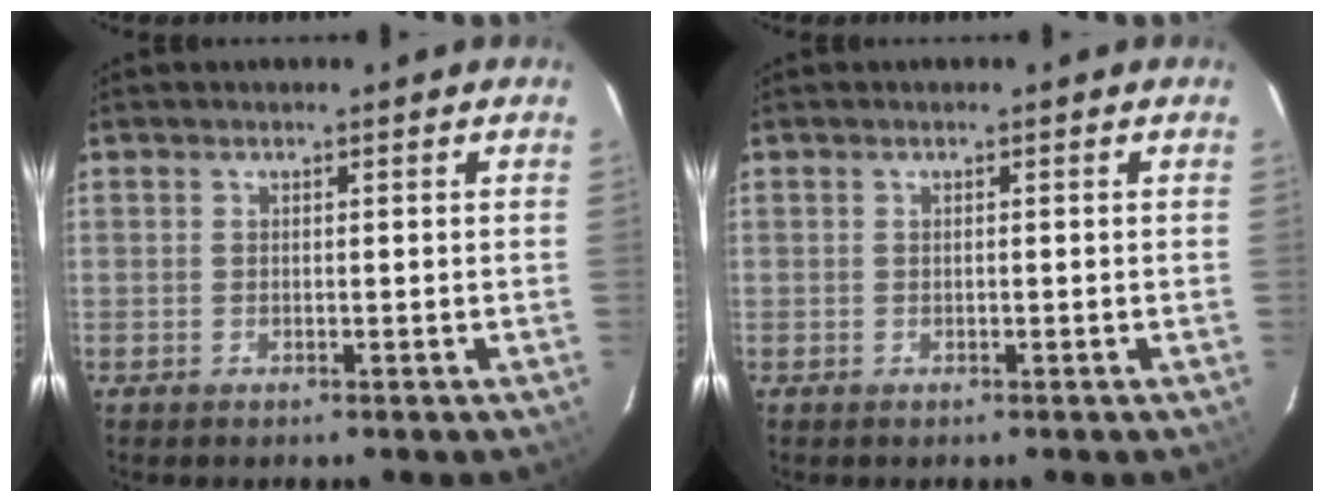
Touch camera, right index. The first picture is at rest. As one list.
[{"total": 0.0}]